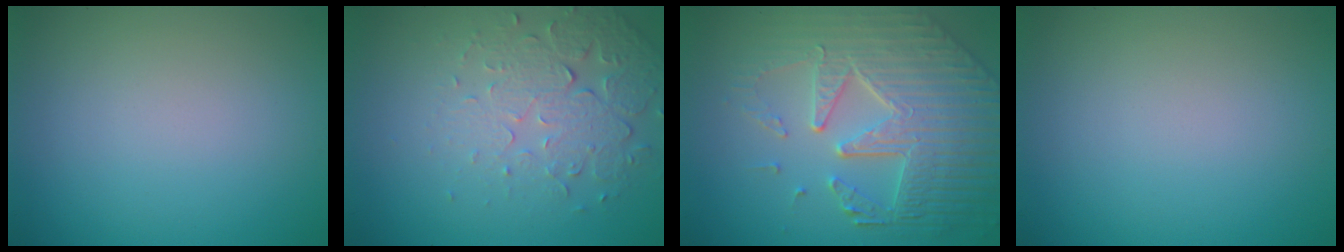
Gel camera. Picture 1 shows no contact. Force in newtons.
{"total": 5.1, "press": 3.5, "slide": 3.7}
{"total": 8.5, "press": 6.0, "slide": 6.0}
{"total": 0.0}